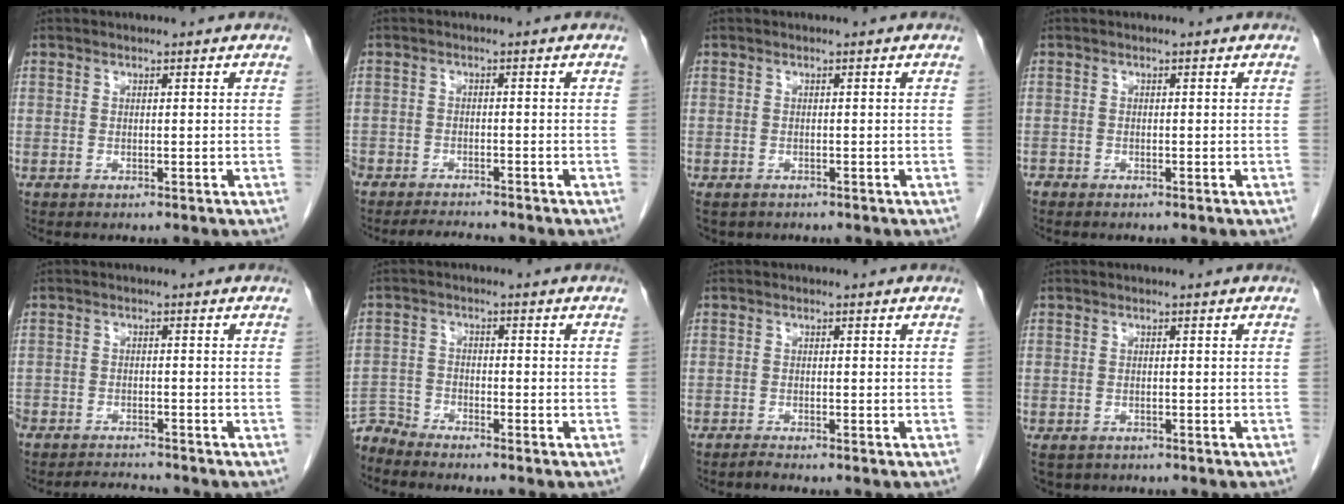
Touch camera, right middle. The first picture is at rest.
{"total": 4.9, "force": [-4.7, 0.9, 1.0], "torque": [-0.017, -0.010, -0.079]}
{"total": 2.1, "force": [-1.5, 1.3, 0.6], "torque": [-0.015, -0.002, -0.021]}
{"total": 0.7, "force": [-0.7, 0.3, 0.1], "torque": [-0.006, 0.000, -0.016]}
{"total": 5.0, "force": [-5.0, 0.7, 0.5], "torque": [-0.010, -0.006, -0.083]}
{"total": 3.8, "force": [-3.7, -0.5, -0.7], "torque": [0.019, -0.012, -0.073]}
{"total": 0.8, "force": [-0.8, -0.2, 0.1], "torque": [-0.004, -0.003, -0.015]}
{"total": 3.5, "force": [-2.6, 2.1, 1.0], "torque": [-0.018, -0.003, -0.038]}